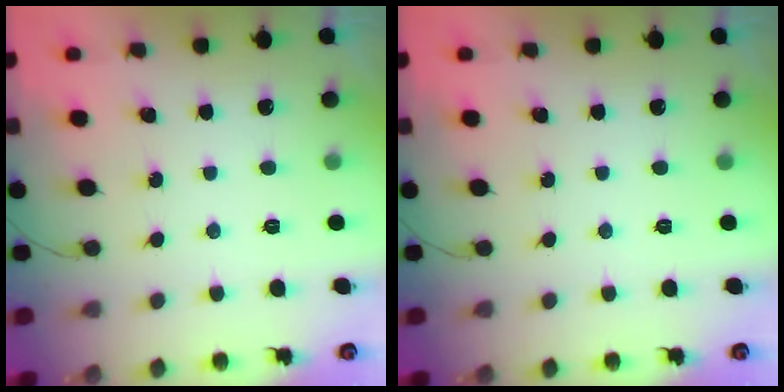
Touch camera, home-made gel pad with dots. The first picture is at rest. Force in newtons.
{"total": 0.0}